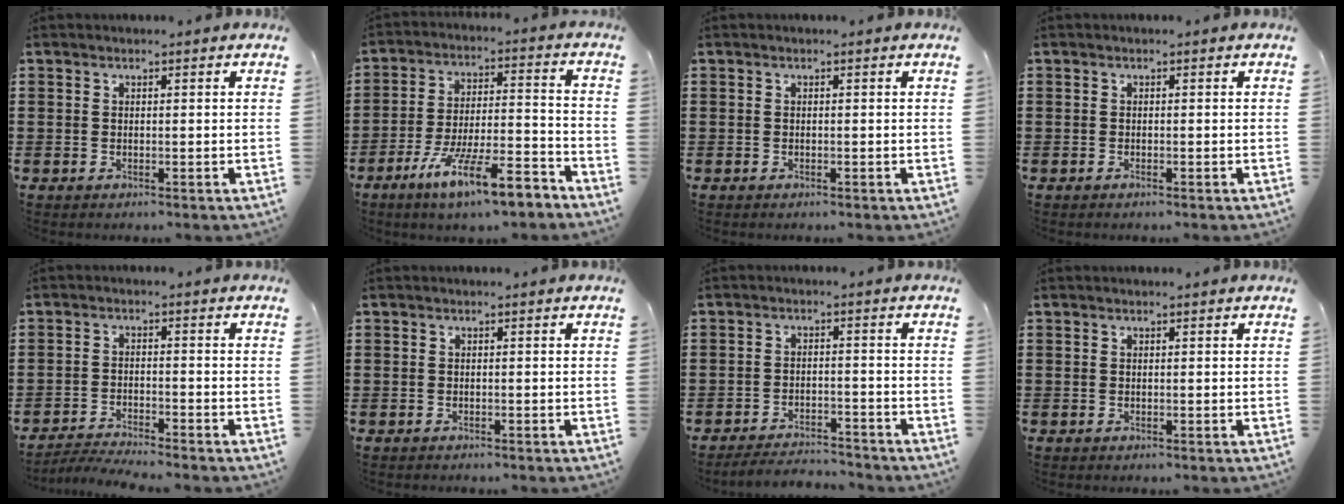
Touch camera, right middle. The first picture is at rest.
{"total": 11.1, "force": [-8.1, 1.5, 7.5], "torque": [-0.142, 0.010, -0.155]}
{"total": 0.0}
{"total": 0.0}
{"total": 3.3, "force": [-3.2, -0.1, 0.6], "torque": [-0.019, -0.003, -0.071]}
{"total": 0.6, "force": [-0.4, 0.4, -0.1], "torque": [0.003, 0.004, -0.011]}
{"total": 3.5, "force": [-3.4, 0.2, 0.3], "torque": [-0.008, 0.003, -0.073]}
{"total": 0.0}